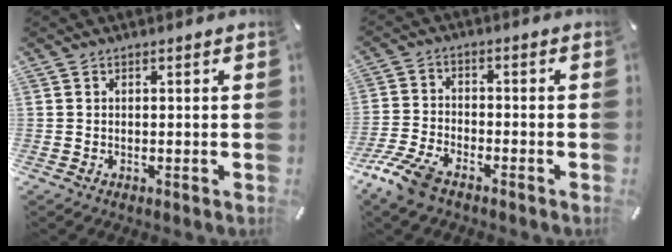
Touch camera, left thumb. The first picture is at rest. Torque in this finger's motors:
{"motor_torque": [0.74, 1.33, 0.21, 0.22, 0.09]}